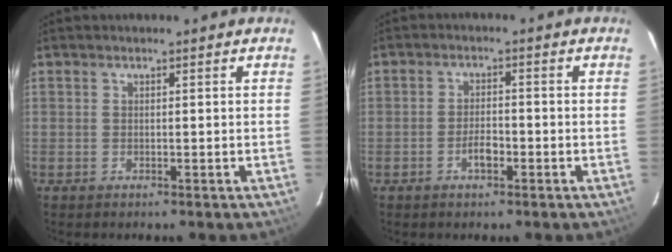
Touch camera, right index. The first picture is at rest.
{"total": 3.2, "force": [-1.6, 1.4, 2.3], "torque": [-0.045, 0.003, -0.027]}